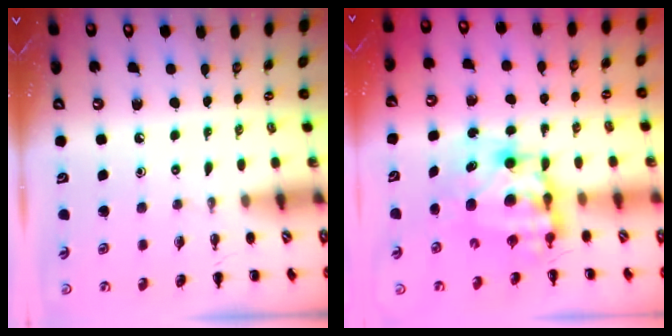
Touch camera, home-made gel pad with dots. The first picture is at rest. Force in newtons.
{"total": 9.7, "press": 9.3, "slide": 3.0}